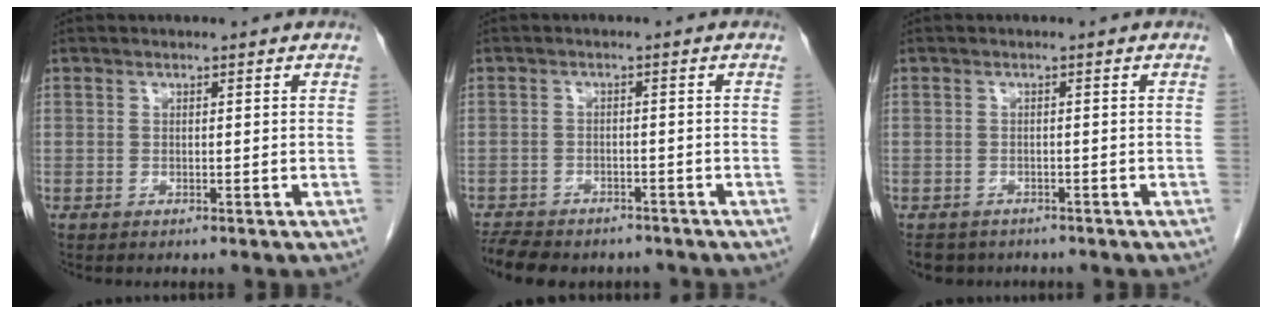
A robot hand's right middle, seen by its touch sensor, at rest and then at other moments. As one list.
[{"total": 10.4, "force": [-8.6, 4.1, 4.1], "torque": [-0.089, -0.003, -0.117]}, {"total": 4.0, "force": [-3.3, 2.2, 0.6], "torque": [-0.011, -0.003, -0.046]}]